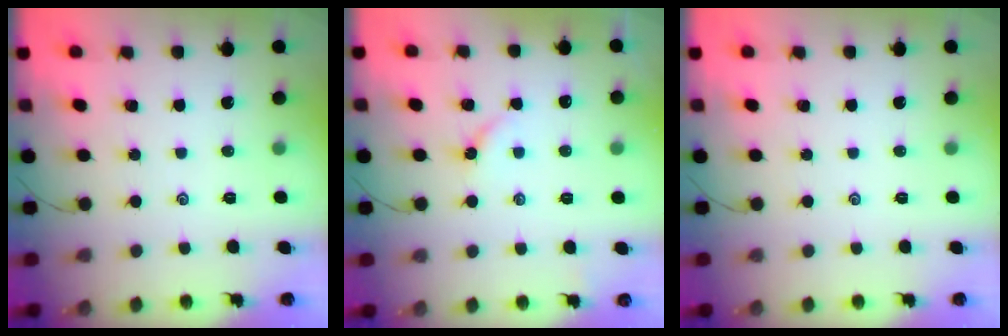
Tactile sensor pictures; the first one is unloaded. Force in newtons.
{"total": 4.2, "press": 4.1, "slide": 0.5}
{"total": 0.0}